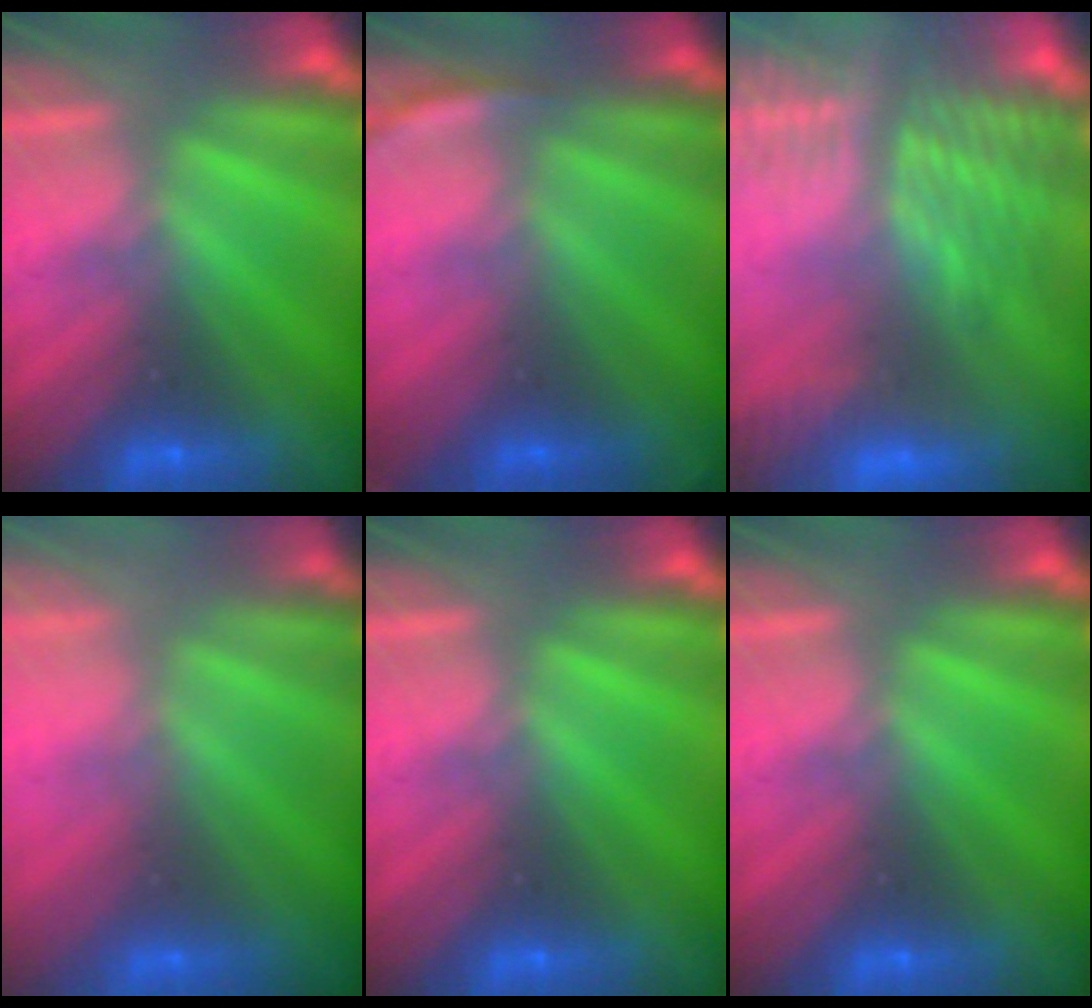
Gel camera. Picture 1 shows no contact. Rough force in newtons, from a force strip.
{"total": 2.8}
{"total": 9.6}
{"total": 2.6}
{"total": 0.0}
{"total": 0.0}